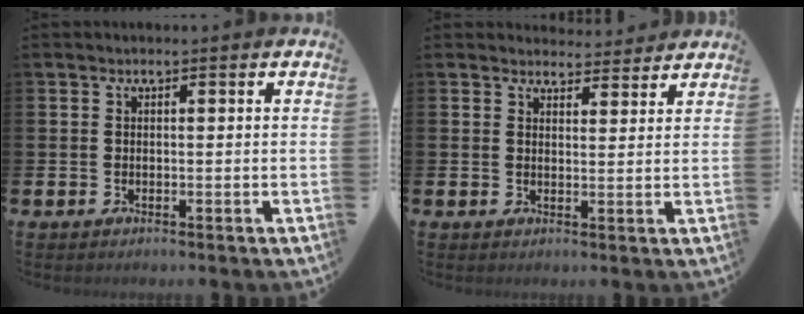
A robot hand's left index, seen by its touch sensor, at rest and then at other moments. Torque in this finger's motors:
{"motor_torque": [0.96, -1.17, 0.09, 0.00]}